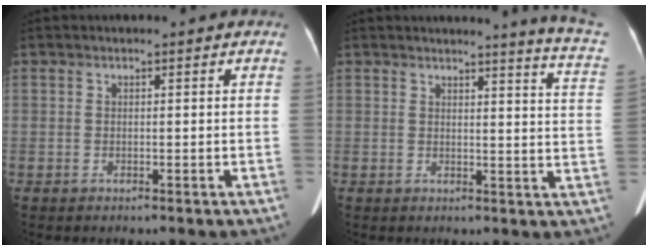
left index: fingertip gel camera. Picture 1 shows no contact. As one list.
[{"total": 9.9, "force": [9.5, -2.1, 1.9], "torque": [-0.026, -0.095, 0.084]}]